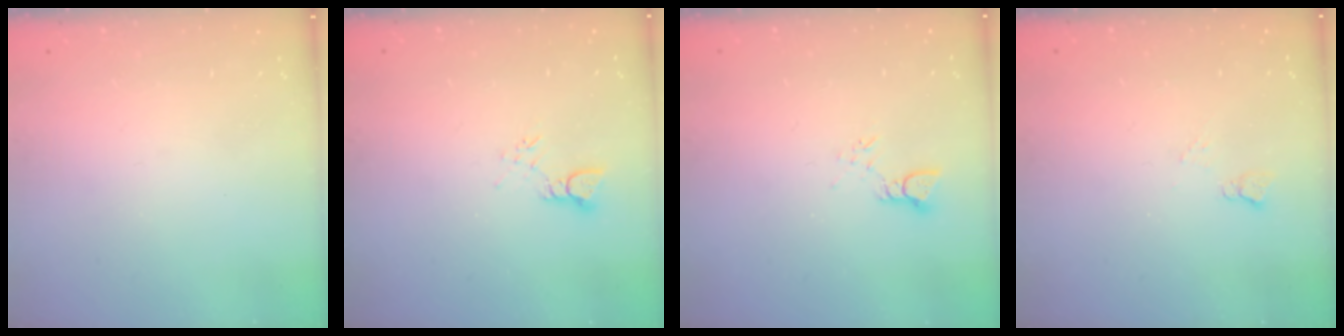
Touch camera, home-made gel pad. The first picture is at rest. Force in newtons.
{"total": 3.3, "press": 3.3, "slide": 0.4}
{"total": 2.2, "press": 2.2, "slide": 0.1}
{"total": 4.9, "press": 4.8, "slide": 0.6}